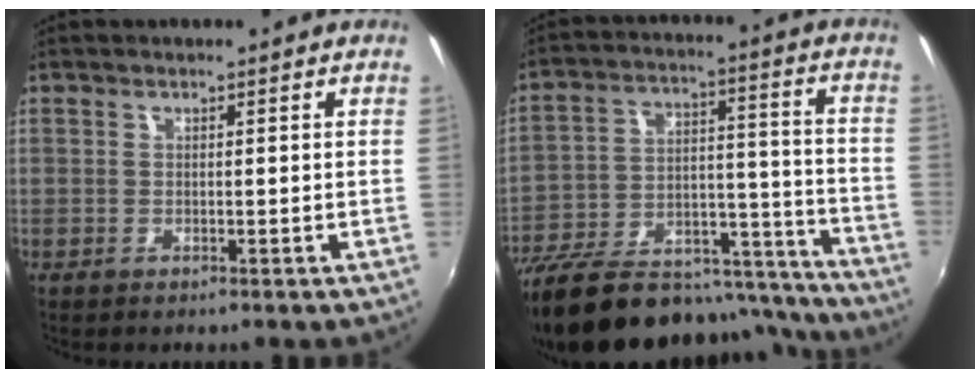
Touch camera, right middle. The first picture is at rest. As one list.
[{"total": 29.3, "force": [-22.8, 11.7, 14.1], "torque": [-0.260, 0.020, -0.318]}]